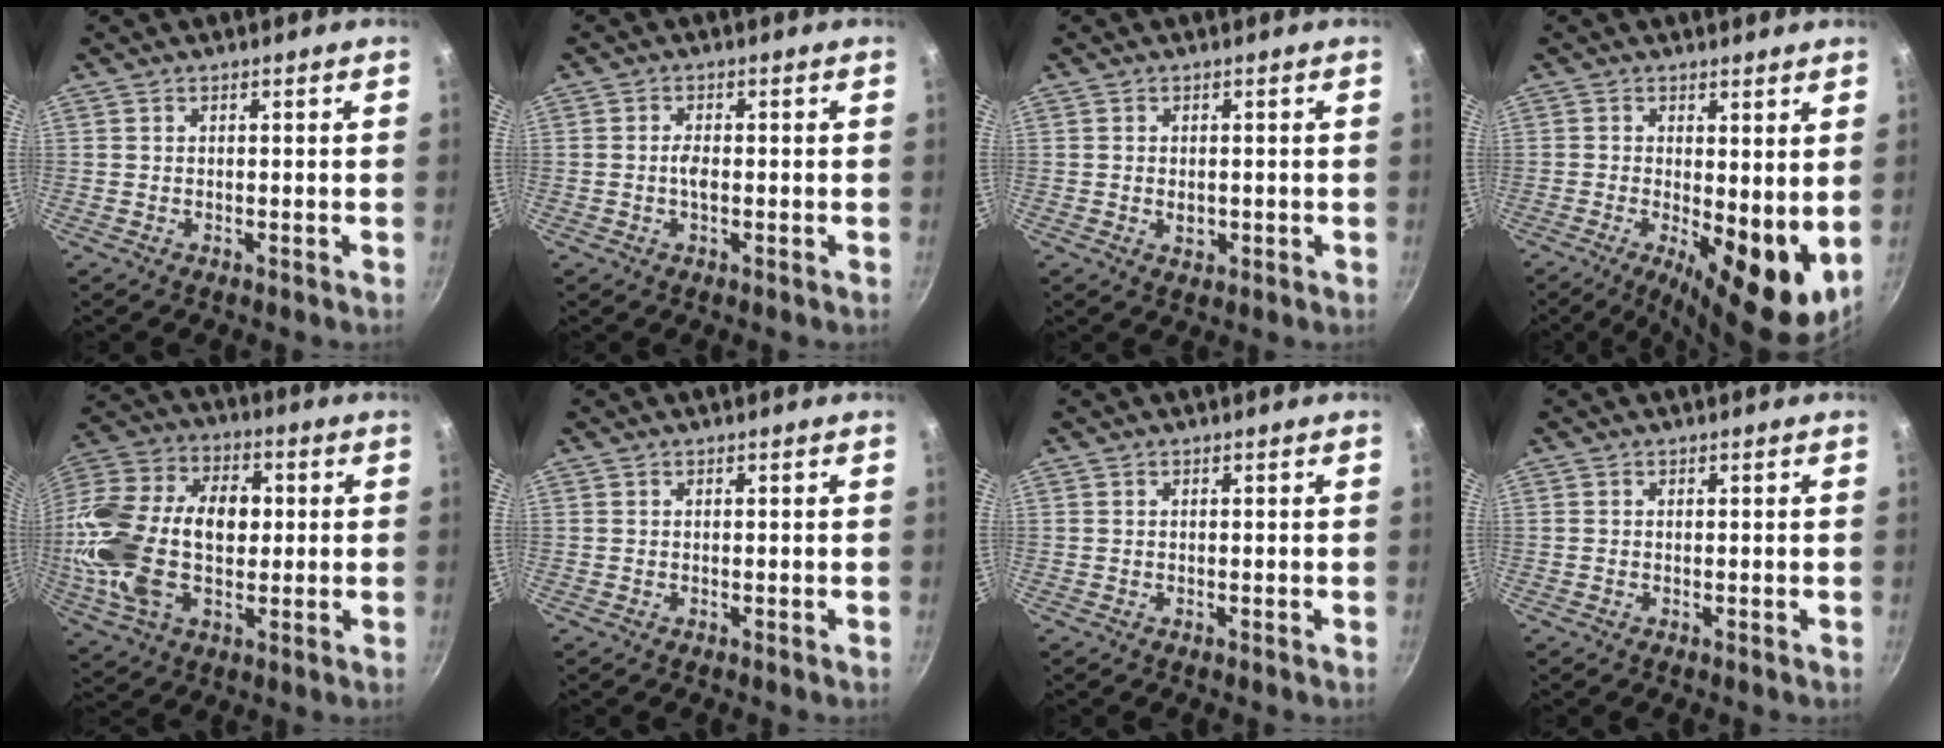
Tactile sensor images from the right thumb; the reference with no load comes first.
{"total": 2.2, "force": [-0.3, 1.1, 1.9], "torque": [-0.035, 0.007, -0.009]}
{"total": 2.2, "force": [-0.3, 1.6, 1.5], "torque": [-0.022, -0.003, -0.002]}
{"total": 12.2, "force": [-0.7, 4.6, 11.2], "torque": [-0.145, -0.023, -0.003]}
{"total": 24.7, "force": [0.1, 15.6, 19.1], "torque": [-0.357, 0.034, -0.007]}
{"total": 0.0}
{"total": 0.0}
{"total": 0.0}